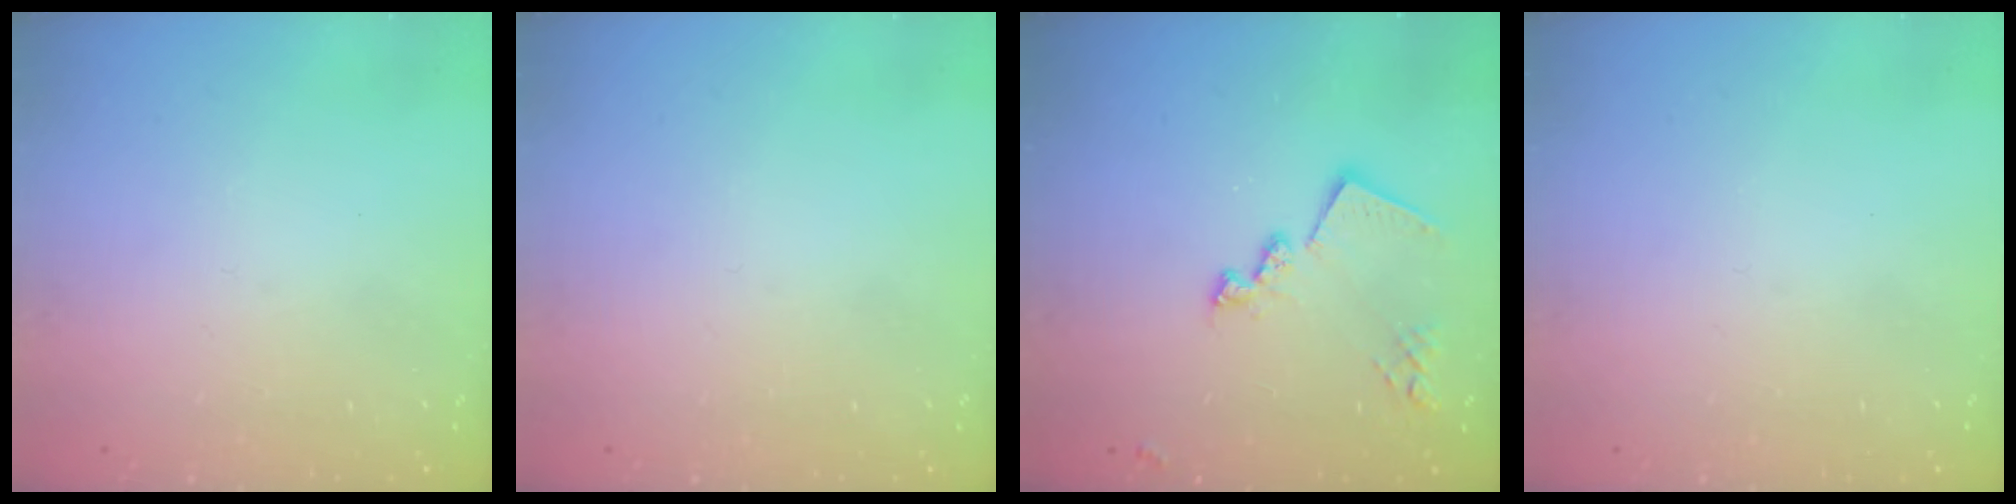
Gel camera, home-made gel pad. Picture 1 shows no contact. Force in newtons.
{"total": 0.0}
{"total": 14.3, "press": 14.3, "slide": 1.1}
{"total": 0.0}